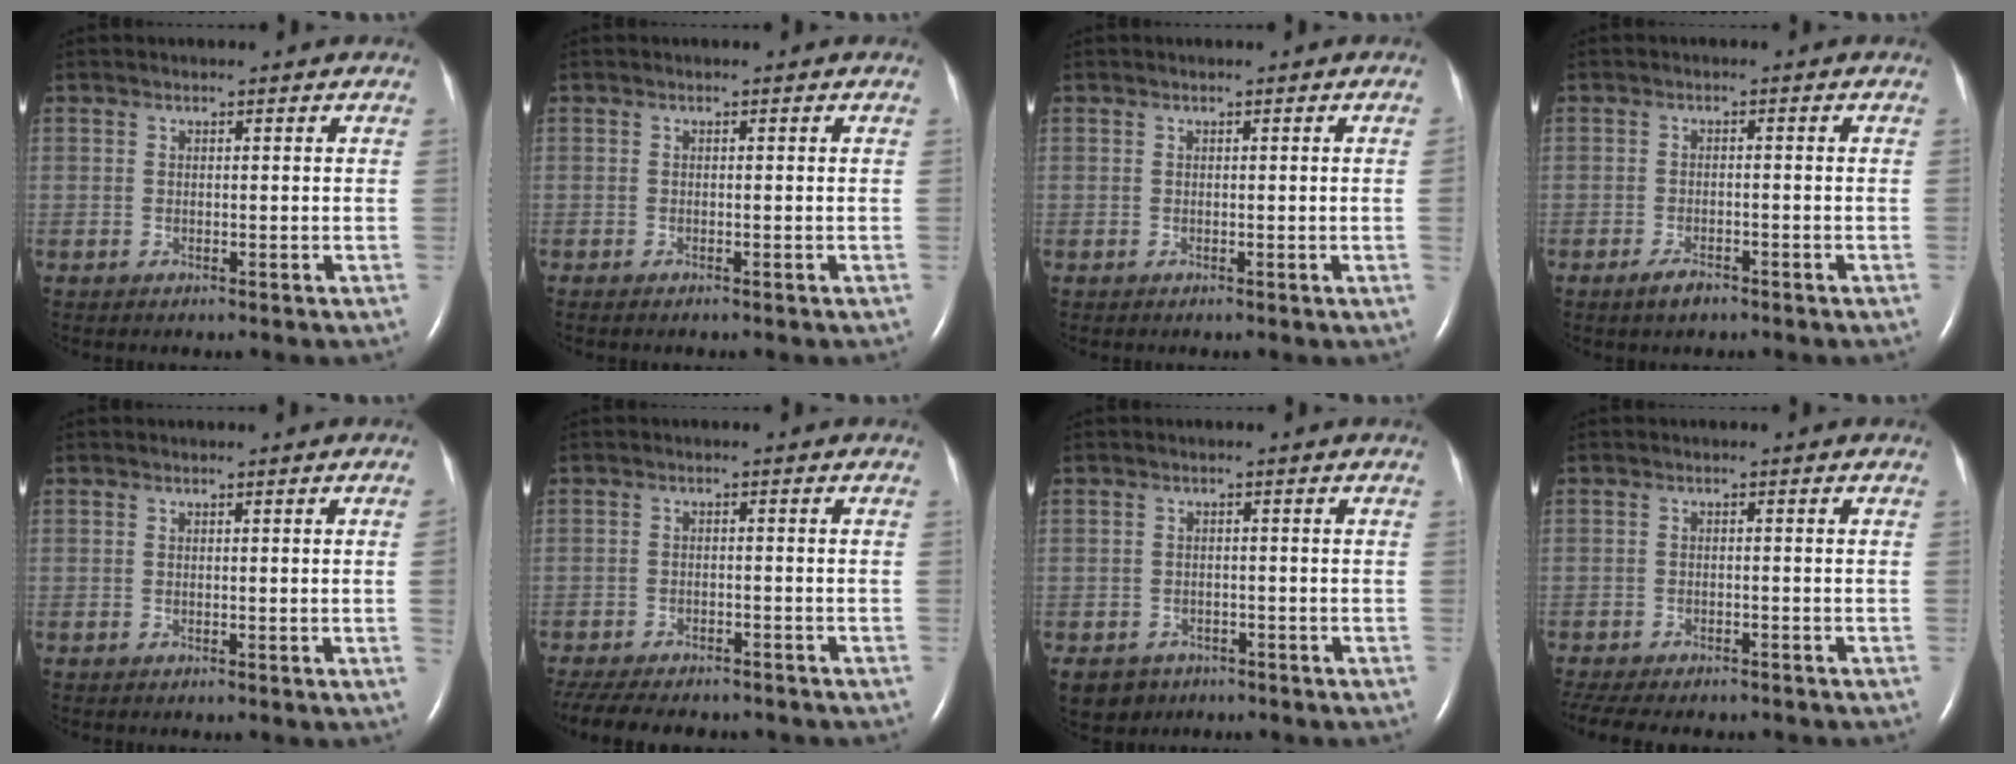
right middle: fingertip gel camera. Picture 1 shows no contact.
{"total": 0.5, "force": [-0.4, 0.0, 0.3], "torque": [-0.013, -0.004, -0.006]}
{"total": 0.8, "force": [0.0, -0.4, 0.7], "torque": [-0.007, -0.001, -0.001]}
{"total": 2.4, "force": [-1.8, 0.8, 1.4], "torque": [-0.036, -0.004, -0.029]}
{"total": 1.2, "force": [-0.1, -0.5, 1.0], "torque": [-0.010, 0.000, -0.002]}
{"total": 15.4, "force": [-12.9, 5.2, 6.6], "torque": [-0.159, -0.017, -0.171]}
{"total": 4.3, "force": [-2.8, 3.2, 0.4], "torque": [-0.006, 0.005, -0.039]}
{"total": 12.9, "force": [-10.7, 4.3, 5.6], "torque": [-0.119, -0.011, -0.138]}